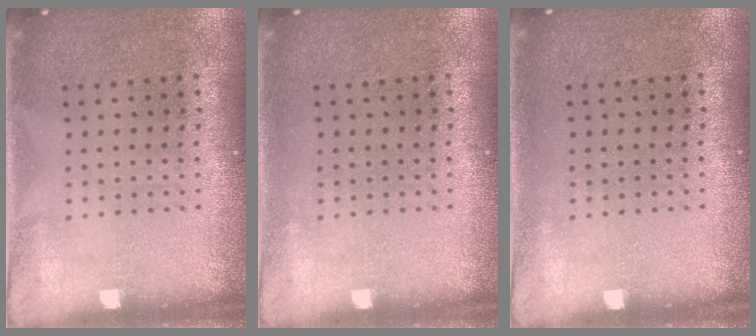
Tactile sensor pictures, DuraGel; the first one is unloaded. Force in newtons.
{"total": 0.0}
{"total": 0.0}